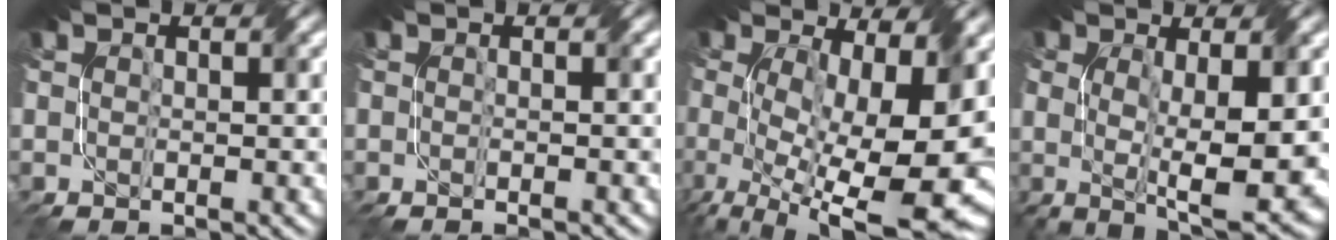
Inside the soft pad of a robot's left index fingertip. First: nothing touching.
{"total": 1.4, "force": [-0.8, 0.4, 1.0], "torque": [0.003, 0.002, -0.009]}
{"total": 15.2, "force": [-1.8, 7.0, 13.3], "torque": [-0.200, -0.031, 0.000]}
{"total": 6.9, "force": [0.6, 2.8, 6.3], "torque": [-0.112, -0.013, 0.020]}